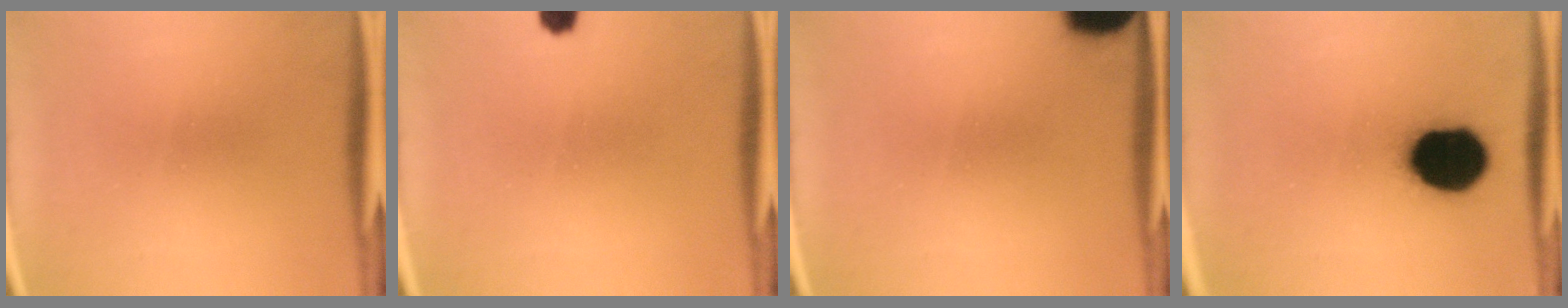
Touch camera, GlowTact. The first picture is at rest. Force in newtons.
{"total": 2.4}
{"total": 17.6}
{"total": 19.3}